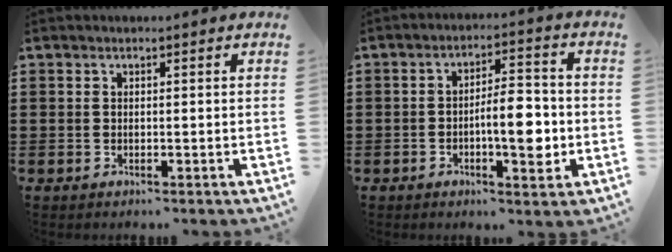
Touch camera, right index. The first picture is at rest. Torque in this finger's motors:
{"motor_torque": [1.68, 0.46, 0.36, 0.17]}